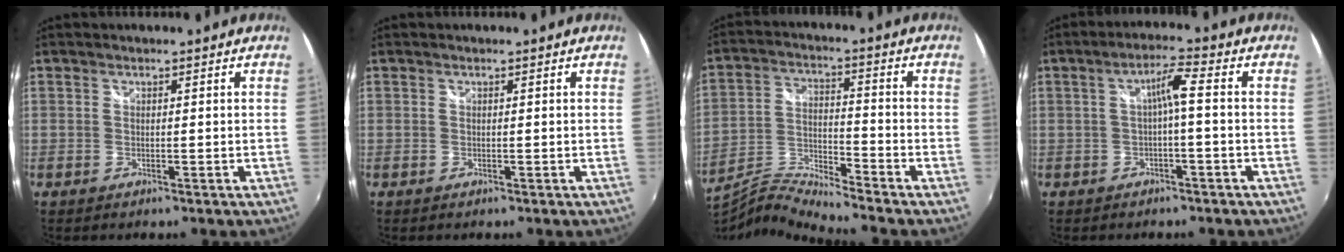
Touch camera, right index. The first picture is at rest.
{"total": 0.0}
{"total": 7.8, "force": [-7.4, -1.8, 1.6], "torque": [-0.038, 0.006, -0.151]}
{"total": 4.1, "force": [-0.7, 0.0, 4.0], "torque": [-0.077, 0.010, -0.009]}